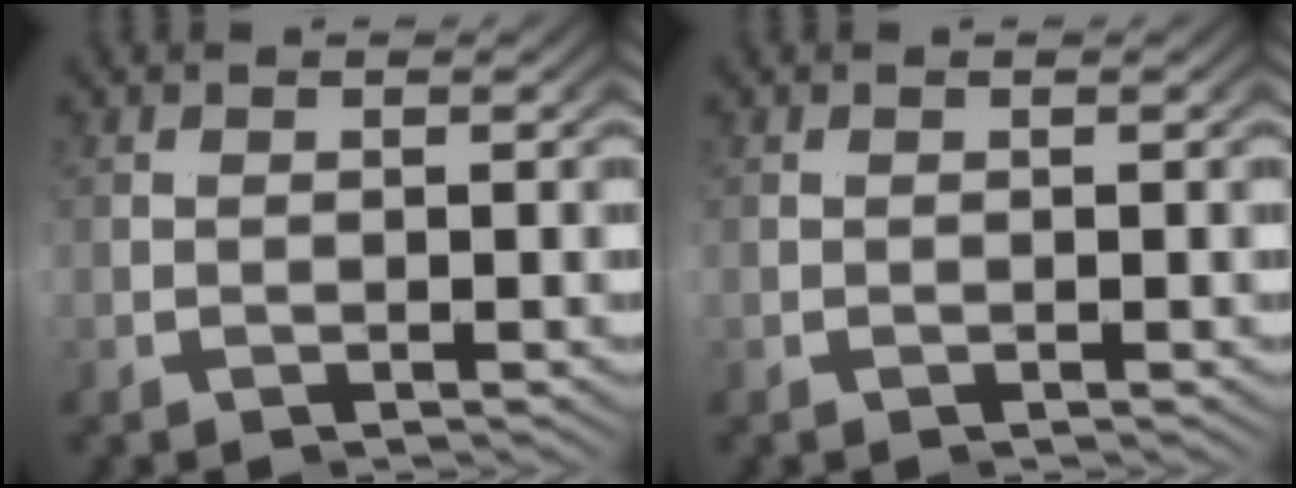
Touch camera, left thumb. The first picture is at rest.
{"total": 0.0}